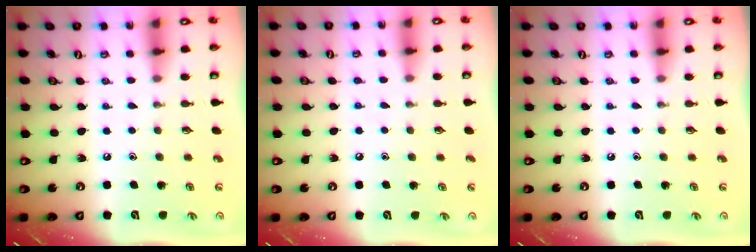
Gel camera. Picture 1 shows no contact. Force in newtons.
{"total": 2.3, "press": 2.3, "slide": 0.3}
{"total": 0.0}